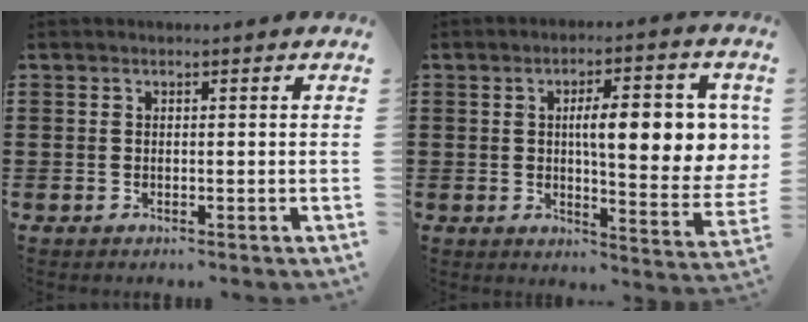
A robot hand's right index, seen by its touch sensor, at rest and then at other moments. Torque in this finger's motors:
{"motor_torque": [2.14, 0.00, 1.05, 0.21]}